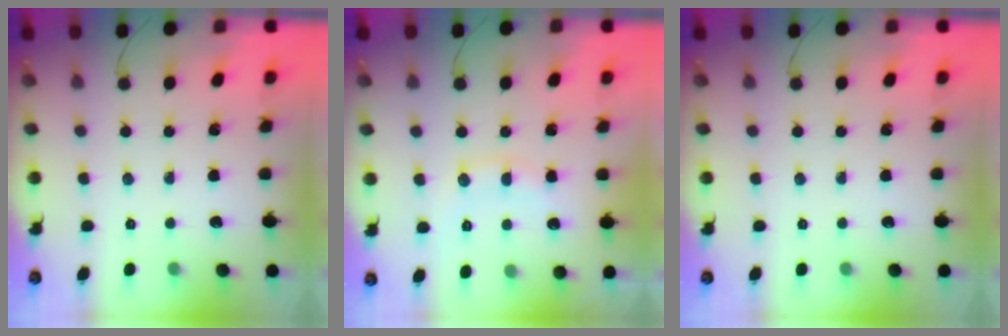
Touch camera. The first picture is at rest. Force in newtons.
{"total": 10.1, "press": 10.0, "slide": 1.0}
{"total": 0.0}